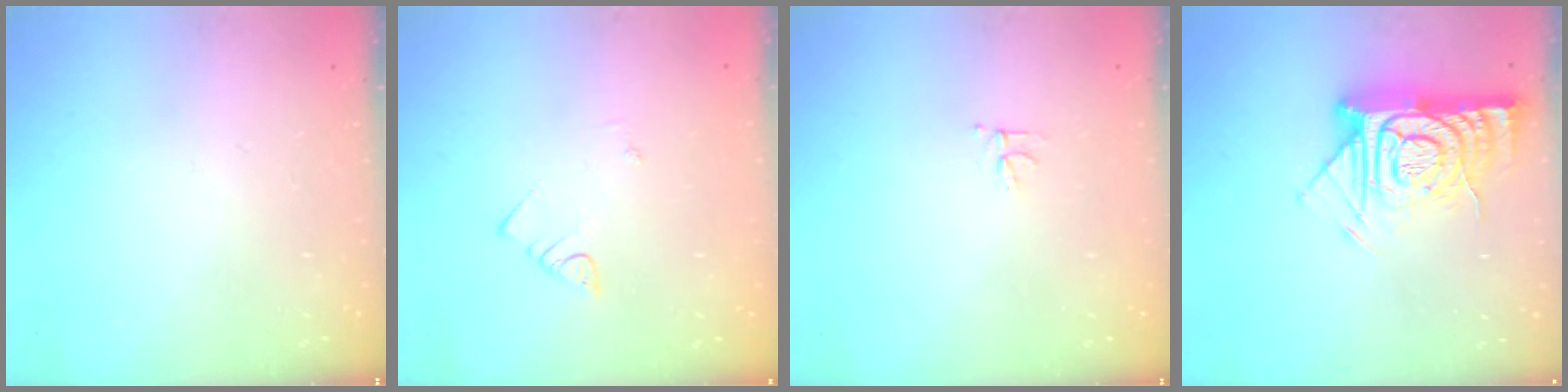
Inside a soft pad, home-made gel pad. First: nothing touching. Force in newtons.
{"total": 2.1, "press": 2.1, "slide": 0.4}
{"total": 2.8, "press": 2.8, "slide": 0.2}
{"total": 16.6, "press": 16.5, "slide": 1.8}